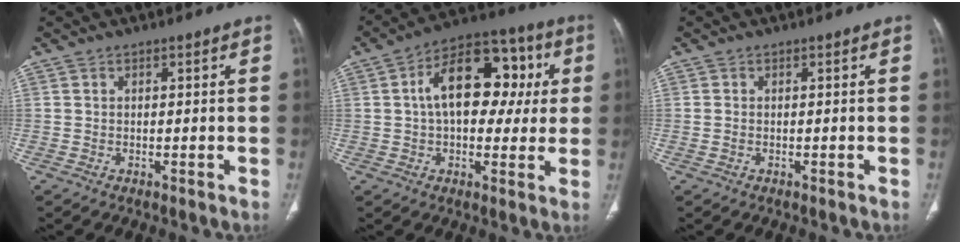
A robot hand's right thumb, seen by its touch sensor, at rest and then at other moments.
{"total": 17.3, "force": [3.0, 10.7, 13.3], "torque": [-0.163, 0.036, 0.037]}
{"total": 0.6, "force": [-0.1, 0.3, 0.4], "torque": [-0.016, 0.001, -0.001]}